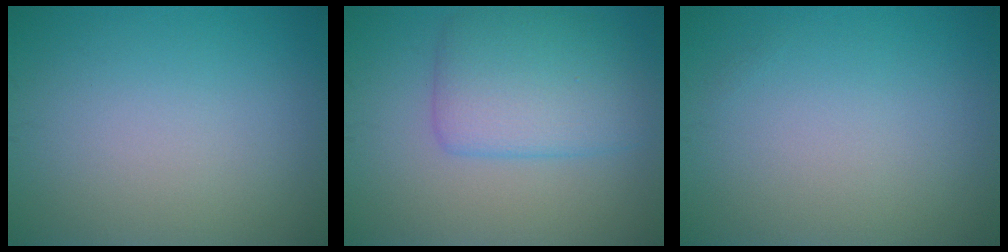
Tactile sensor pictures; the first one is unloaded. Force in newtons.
{"total": 5.5, "press": 5.5, "slide": 0.2}
{"total": 0.0}